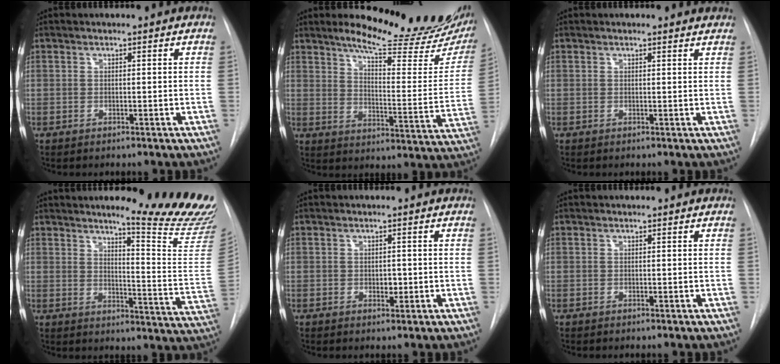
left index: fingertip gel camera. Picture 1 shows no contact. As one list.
[{"total": 21.2, "force": [17.8, 3.5, 11.0], "torque": [-0.149, -0.065, 0.223]}, {"total": 2.8, "force": [2.7, 0.4, 0.3], "torque": [-0.010, -0.003, 0.019]}, {"total": 17.4, "force": [15.6, -1.2, 7.6], "torque": [-0.100, -0.129, 0.178]}, {"total": 1.2, "force": [-0.1, 0.9, 0.9], "torque": [-0.011, 0.000, 0.001]}, {"total": 0.0}]